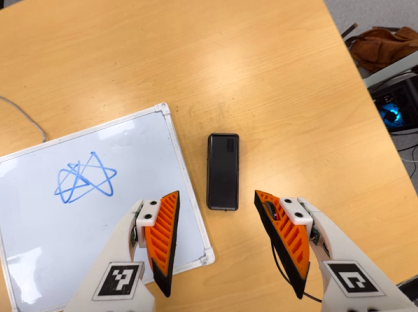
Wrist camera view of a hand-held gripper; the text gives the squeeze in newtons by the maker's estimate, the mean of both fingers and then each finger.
{"total": 0.0}